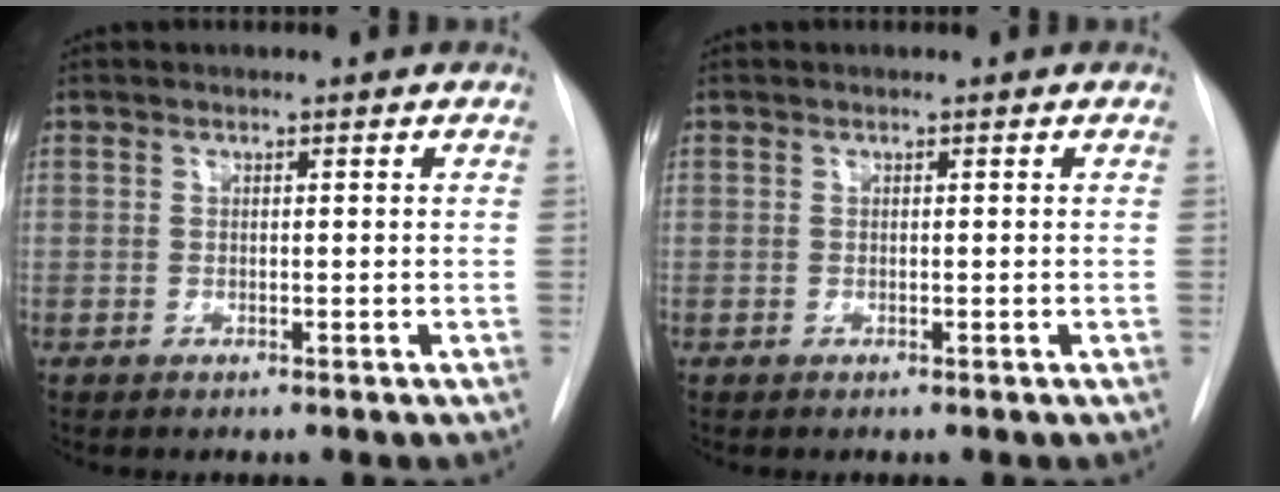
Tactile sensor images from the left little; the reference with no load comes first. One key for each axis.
{"total": 0.0}